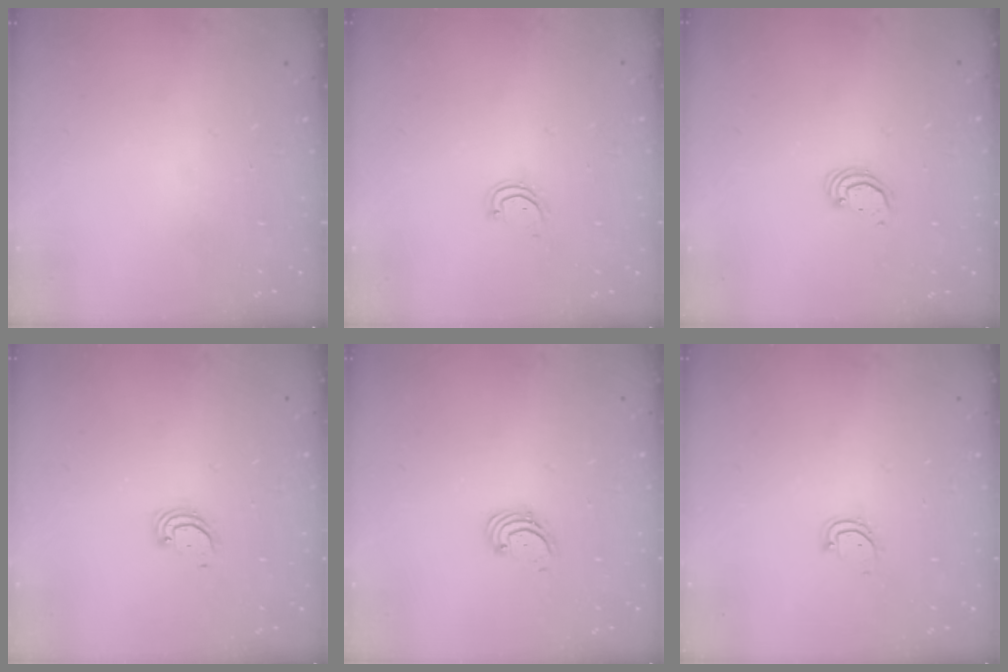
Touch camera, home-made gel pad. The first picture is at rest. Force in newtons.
{"total": 2.8, "press": 2.8, "slide": 0.3}
{"total": 2.3, "press": 2.3, "slide": 0.3}
{"total": 2.6, "press": 2.6, "slide": 0.1}
{"total": 1.6, "press": 1.6, "slide": 0.2}
{"total": 3.9, "press": 3.9, "slide": 0.2}